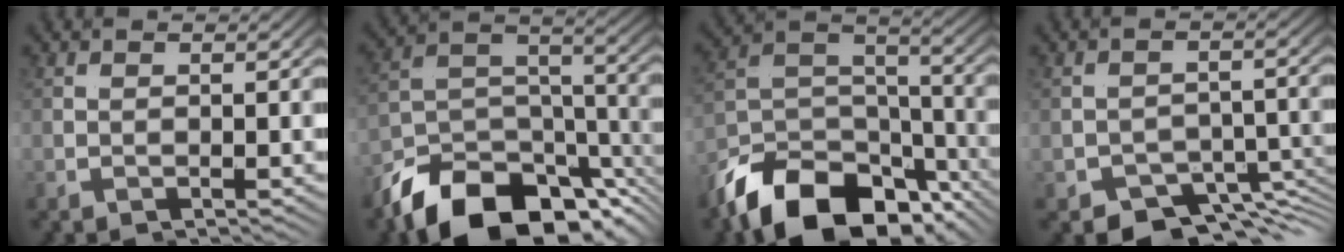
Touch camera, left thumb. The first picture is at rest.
{"total": 8.9, "force": [-6.5, 3.0, 5.2], "torque": [-0.103, 0.005, -0.113]}
{"total": 10.2, "force": [-6.9, 4.6, 6.0], "torque": [-0.131, -0.009, -0.112]}
{"total": 5.5, "force": [-2.9, 3.8, 2.7], "torque": [-0.044, -0.030, -0.038]}